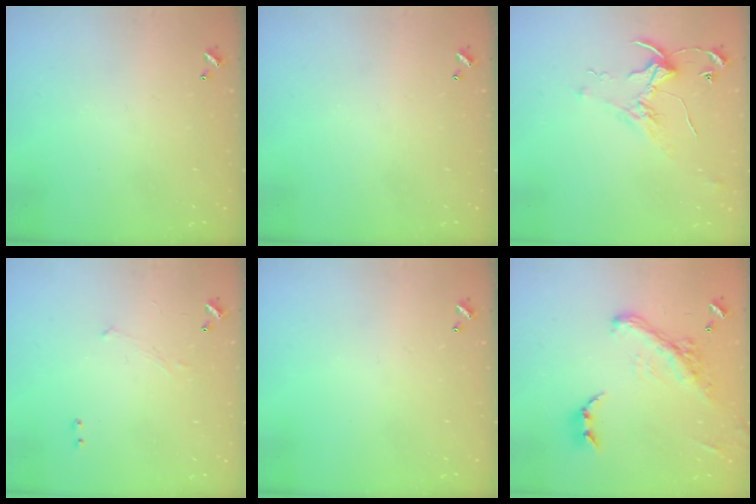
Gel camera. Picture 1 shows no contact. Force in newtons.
{"total": 0.0}
{"total": 2.1, "press": 2.1, "slide": 0.1}
{"total": 1.2, "press": 1.1, "slide": 0.5}
{"total": 0.0}
{"total": 5.9, "press": 5.8, "slide": 1.4}